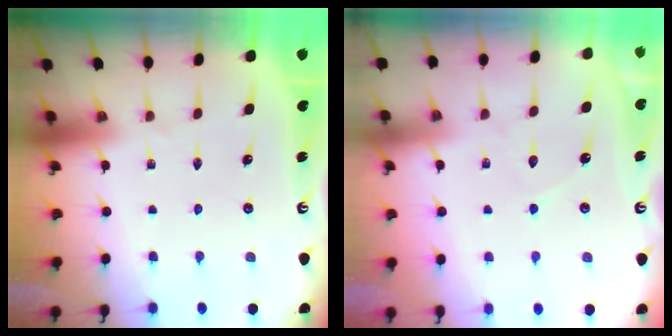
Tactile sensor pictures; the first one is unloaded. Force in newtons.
{"total": 6.2, "press": 6.2, "slide": 0.5}